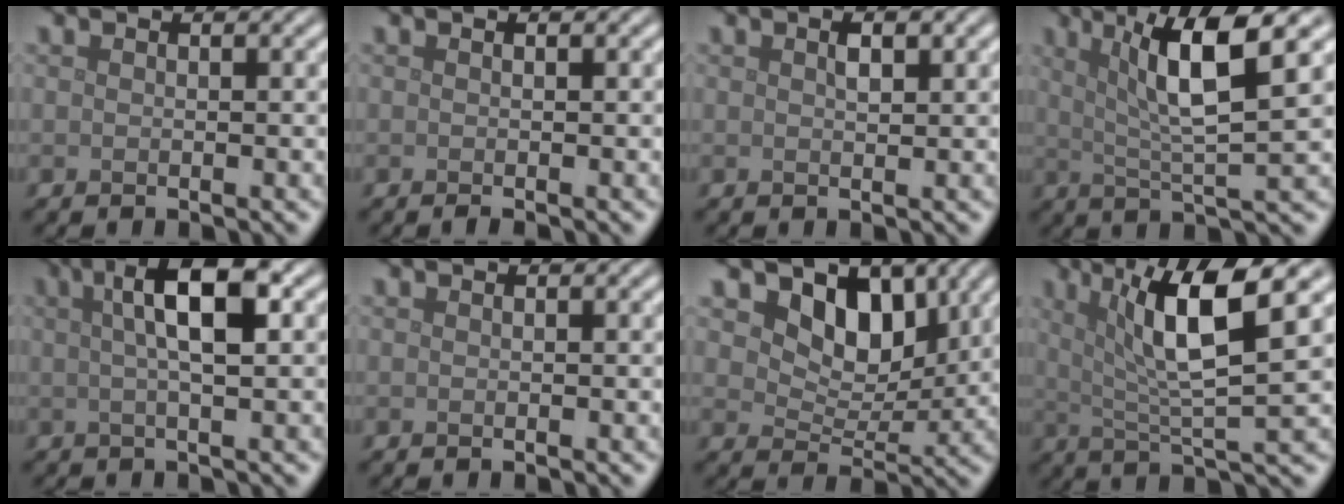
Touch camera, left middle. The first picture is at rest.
{"total": 0.6, "force": [-0.2, 0.0, 0.5], "torque": [-0.008, 0.000, -0.005]}
{"total": 1.4, "force": [0.6, 0.5, 1.1], "torque": [-0.021, 0.000, 0.012]}
{"total": 7.6, "force": [2.9, 1.3, 7.0], "torque": [-0.111, 0.008, 0.048]}
{"total": 6.0, "force": [1.5, 1.5, 5.6], "torque": [-0.076, 0.019, 0.018]}
{"total": 0.0}
{"total": 5.6, "force": [3.1, 3.5, 3.1], "torque": [-0.048, -0.012, 0.037]}
{"total": 8.4, "force": [3.1, 1.7, 7.7], "torque": [-0.121, 0.004, 0.051]}